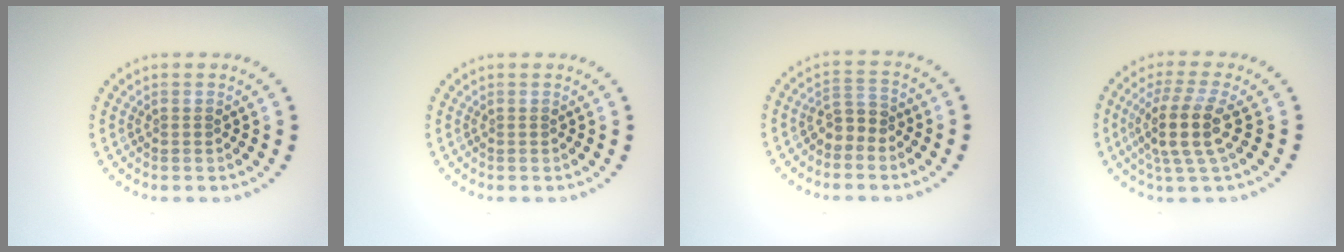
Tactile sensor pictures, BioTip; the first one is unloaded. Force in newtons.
{"total": 0.0}
{"total": 2.0, "press": 1.8, "slide": 0.9}
{"total": 4.3, "press": 3.5, "slide": 2.4}